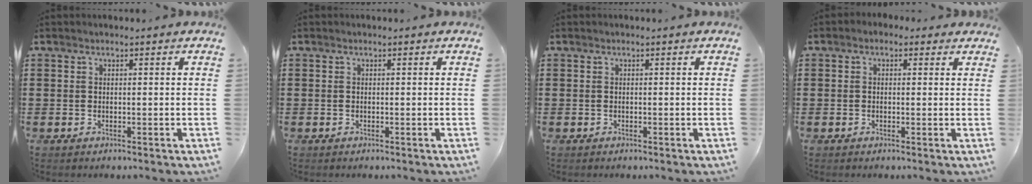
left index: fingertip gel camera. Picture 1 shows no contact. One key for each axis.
{"total": 0.0}
{"total": 0.0}
{"total": 1.2, "fx": 0.2, "fy": 1.0, "fz": 0.7, "tx": -0.015, "ty": 0.007, "tz": 0.002}